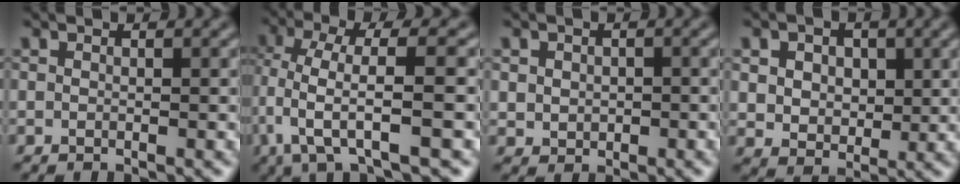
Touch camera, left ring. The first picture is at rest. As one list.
[{"total": 6.8, "force": [-1.4, 1.7, 6.4], "torque": [-0.127, 0.005, -0.031]}, {"total": 1.8, "force": [0.1, 1.7, 0.8], "torque": [-0.017, -0.003, 0.009]}, {"total": 5.7, "force": [2.0, 4.3, 3.2], "torque": [-0.075, 0.011, 0.029]}]